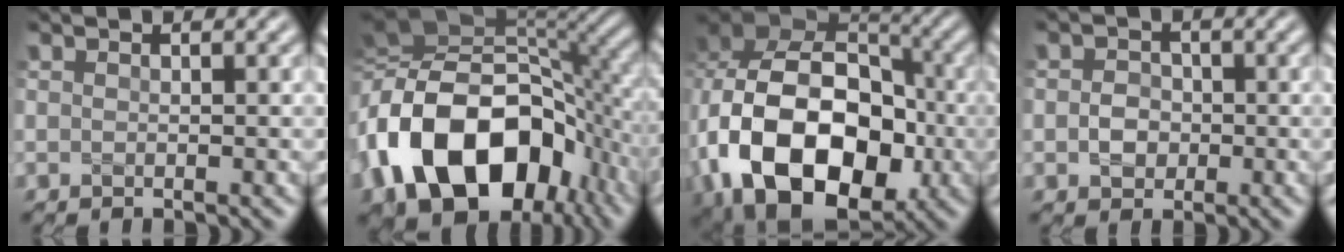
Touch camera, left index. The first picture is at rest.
{"total": 16.6, "force": [-4.0, 11.1, 11.7], "torque": [-0.228, -0.007, -0.067]}
{"total": 17.1, "force": [-4.1, 12.0, 11.4], "torque": [-0.208, -0.028, -0.059]}
{"total": 2.1, "force": [-0.3, 1.8, 1.0], "torque": [-0.015, 0.001, -0.010]}